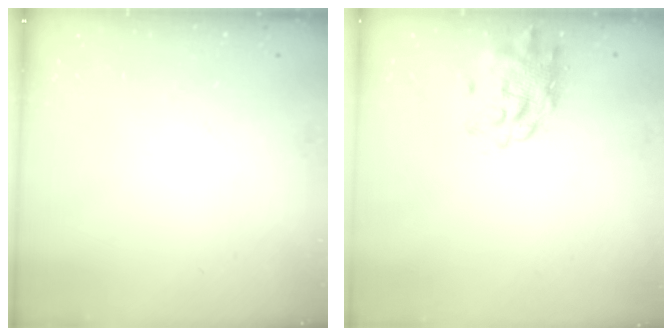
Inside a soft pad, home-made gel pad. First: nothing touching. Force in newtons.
{"total": 2.8, "press": 2.6, "slide": 0.8}